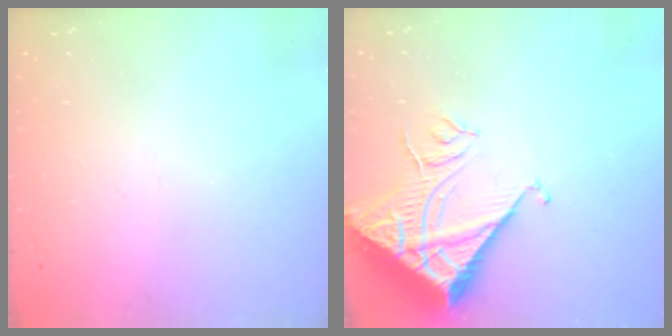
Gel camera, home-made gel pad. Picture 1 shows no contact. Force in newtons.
{"total": 11.6, "press": 11.5, "slide": 1.4}